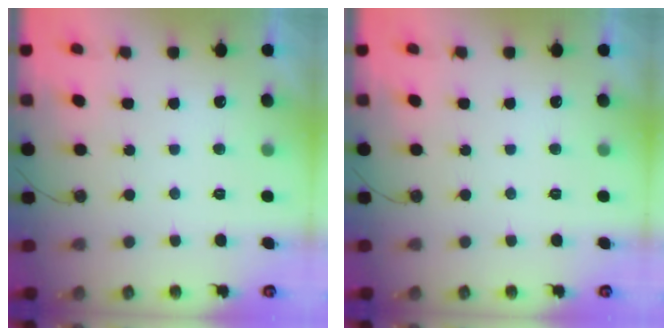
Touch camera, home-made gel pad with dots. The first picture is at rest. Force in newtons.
{"total": 0.0}